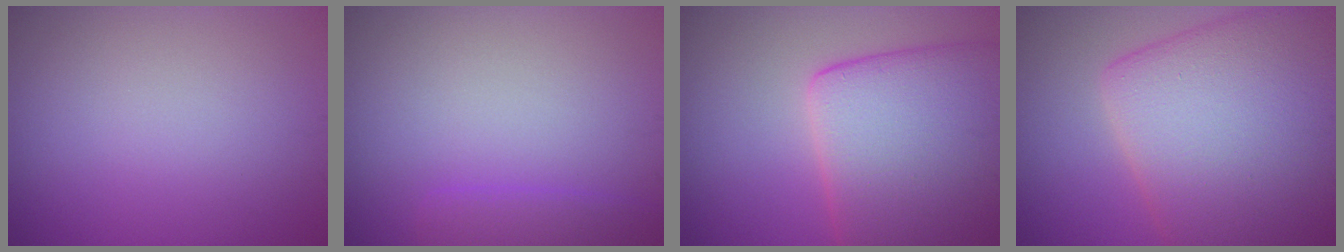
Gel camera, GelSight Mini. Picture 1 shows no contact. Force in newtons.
{"total": 2.2, "press": 2.2, "slide": 0.1}
{"total": 12.9, "press": 12.9, "slide": 0.7}
{"total": 13.0, "press": 13.0, "slide": 0.5}